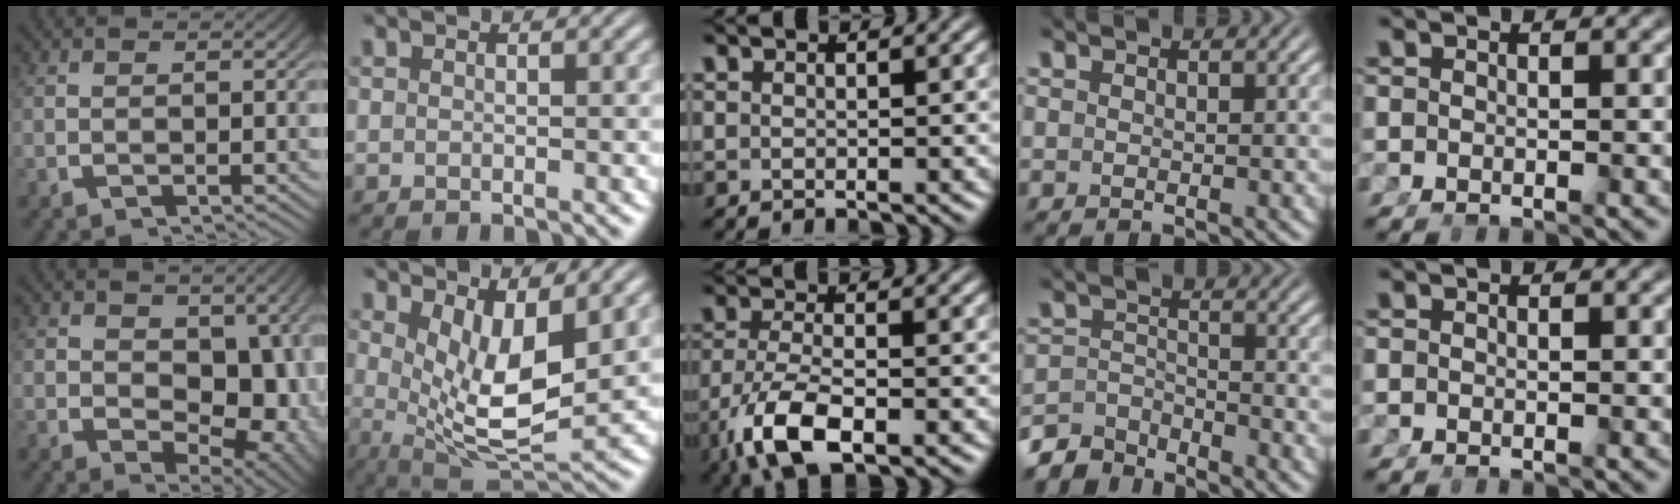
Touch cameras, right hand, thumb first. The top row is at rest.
{"thumb": {"total": 10.1, "force": [-0.8, 6.7, 7.5], "torque": [-0.133, -0.050, 0.011]}, "index": {"total": 9.3, "force": [1.0, 4.9, 7.9], "torque": [-0.134, -0.039, 0.034]}, "middle": {"total": 6.1, "force": [-2.8, 2.7, 4.7], "torque": [-0.100, -0.033, -0.028]}, "ring": {"total": 4.7, "force": [-4.2, 1.7, 1.3], "torque": [-0.021, -0.016, -0.070]}}